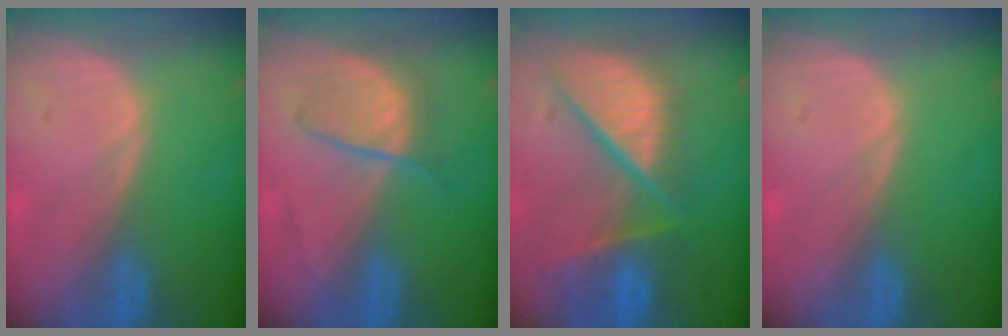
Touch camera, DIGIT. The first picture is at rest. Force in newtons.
{"total": 4.9, "press": 4.9, "slide": 0.5}
{"total": 12.1, "press": 9.9, "slide": 6.9}
{"total": 0.0}